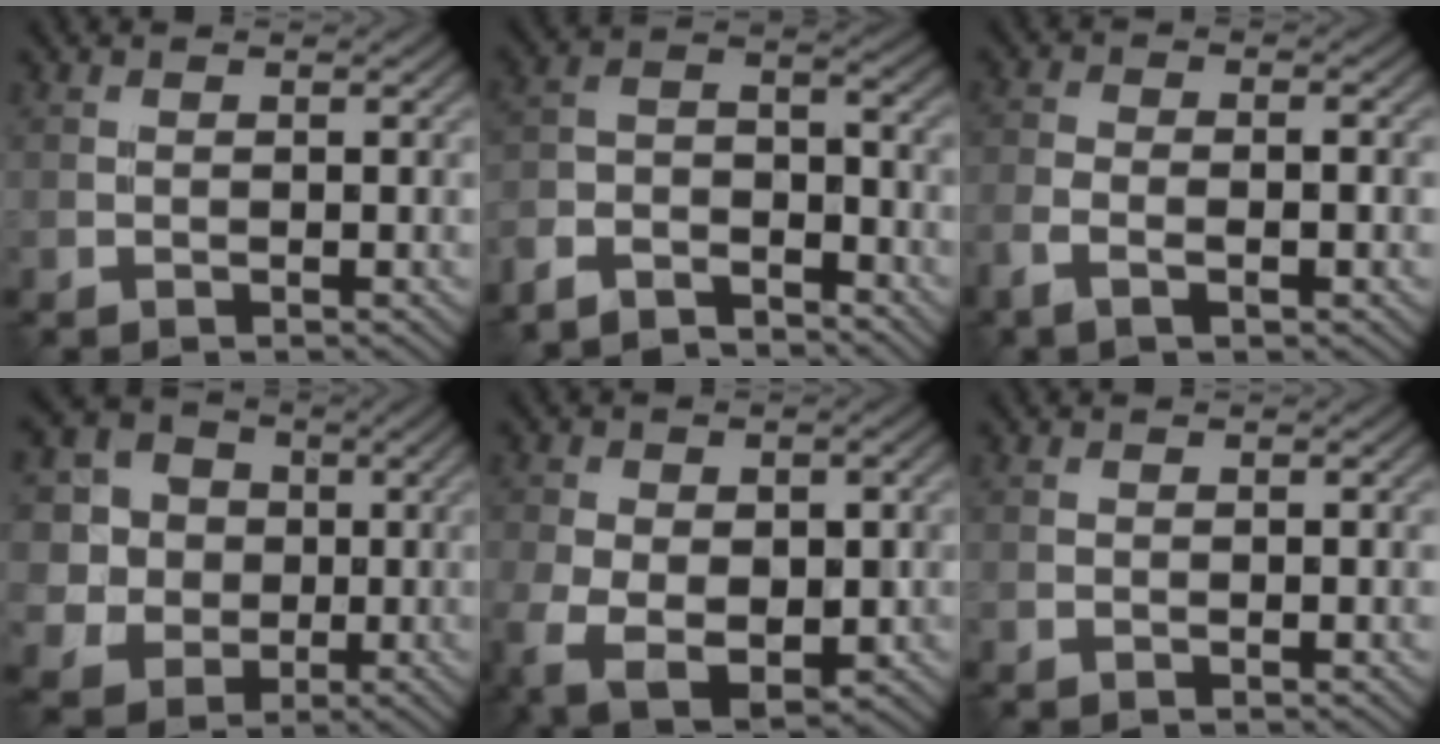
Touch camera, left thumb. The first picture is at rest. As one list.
[{"total": 7.5, "force": [-6.6, 2.3, 2.7], "torque": [-0.059, -0.007, -0.142]}, {"total": 4.2, "force": [-2.1, 1.5, 3.3], "torque": [-0.072, -0.002, -0.044]}, {"total": 10.4, "force": [1.3, 9.6, 3.9], "torque": [-0.148, 0.017, 0.005]}, {"total": 9.8, "force": [-2.4, 6.2, 7.2], "torque": [-0.148, -0.041, -0.024]}, {"total": 0.0}]